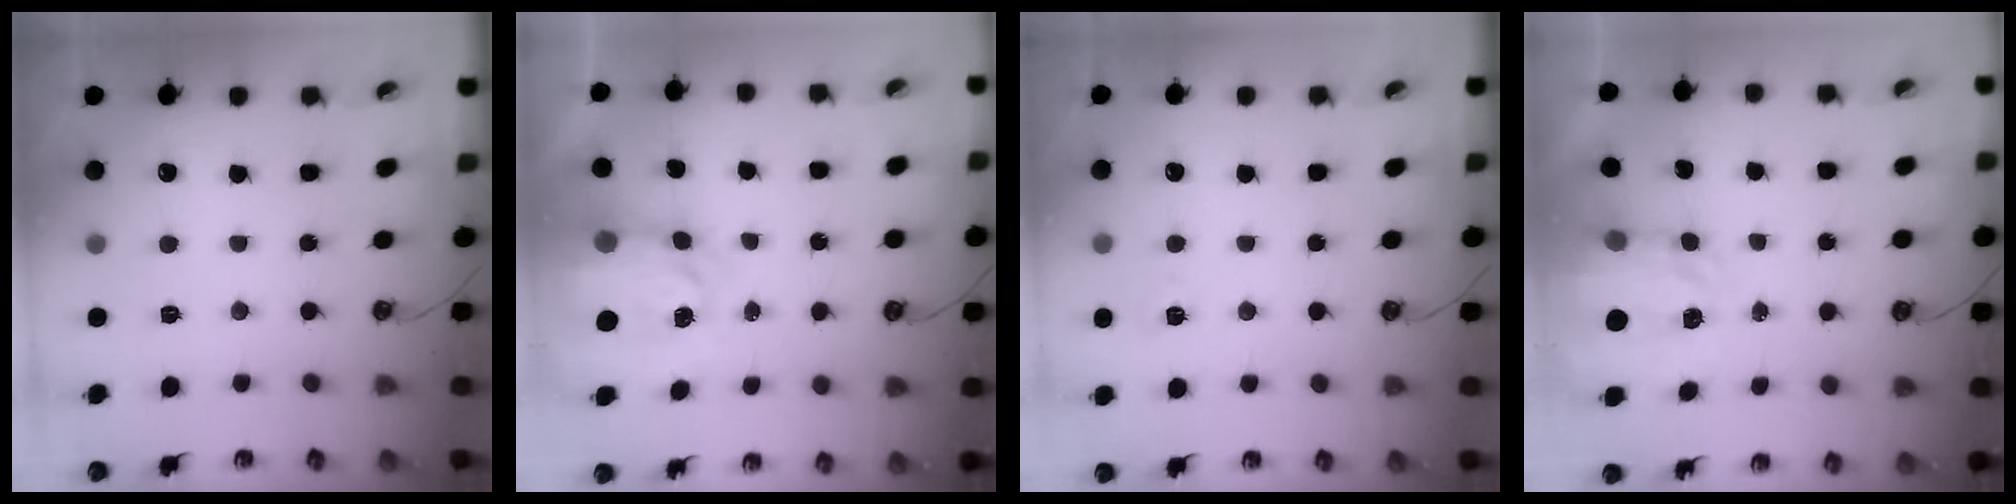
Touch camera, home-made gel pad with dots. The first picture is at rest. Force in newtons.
{"total": 5.4, "press": 5.3, "slide": 0.8}
{"total": 4.6, "press": 4.5, "slide": 0.6}
{"total": 3.5, "press": 3.5, "slide": 0.5}